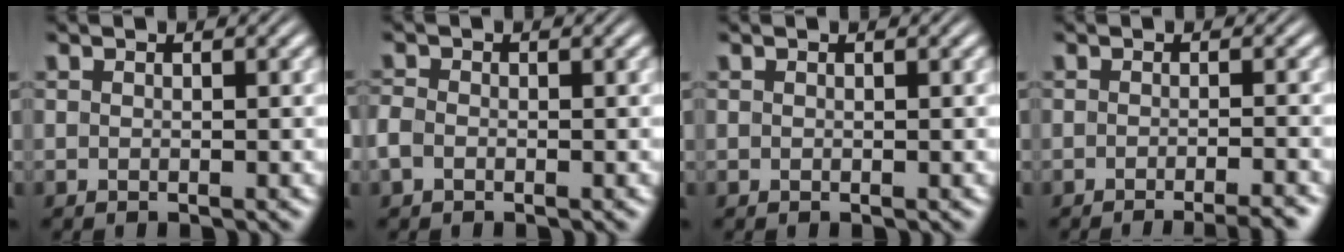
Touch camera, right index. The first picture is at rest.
{"total": 1.7, "force": [-0.7, 1.3, 0.8], "torque": [-0.031, -0.009, -0.011]}
{"total": 0.0}
{"total": 3.5, "force": [-3.1, 0.3, 1.6], "torque": [-0.013, -0.002, -0.051]}